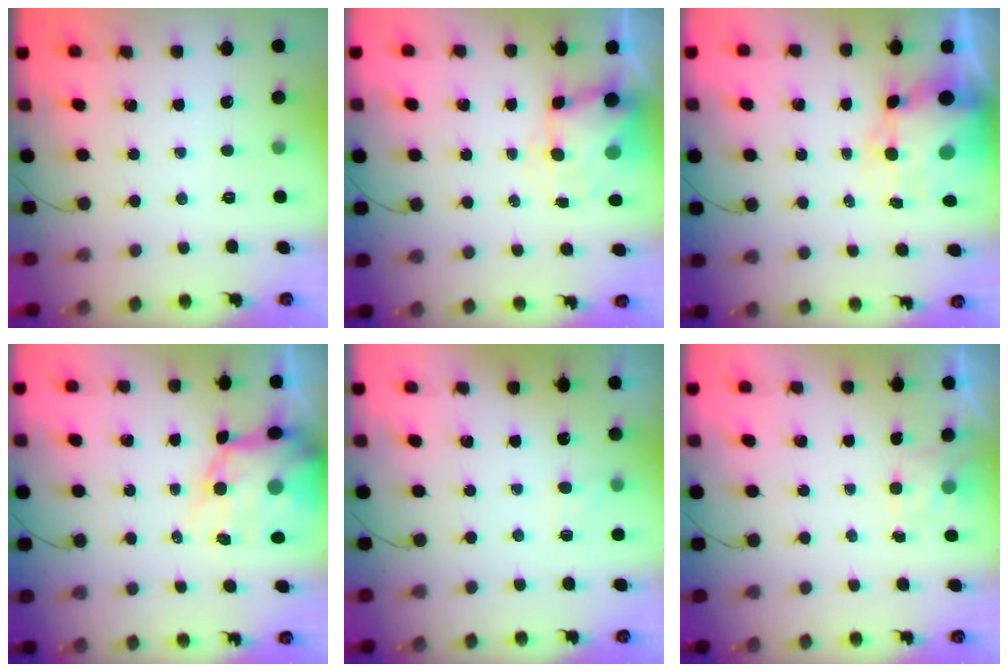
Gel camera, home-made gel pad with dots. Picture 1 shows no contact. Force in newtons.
{"total": 6.0, "press": 5.8, "slide": 1.2}
{"total": 8.9, "press": 8.6, "slide": 2.3}
{"total": 12.2, "press": 11.7, "slide": 3.5}
{"total": 4.9, "press": 4.6, "slide": 1.5}
{"total": 1.4, "press": 0.7, "slide": 1.2}